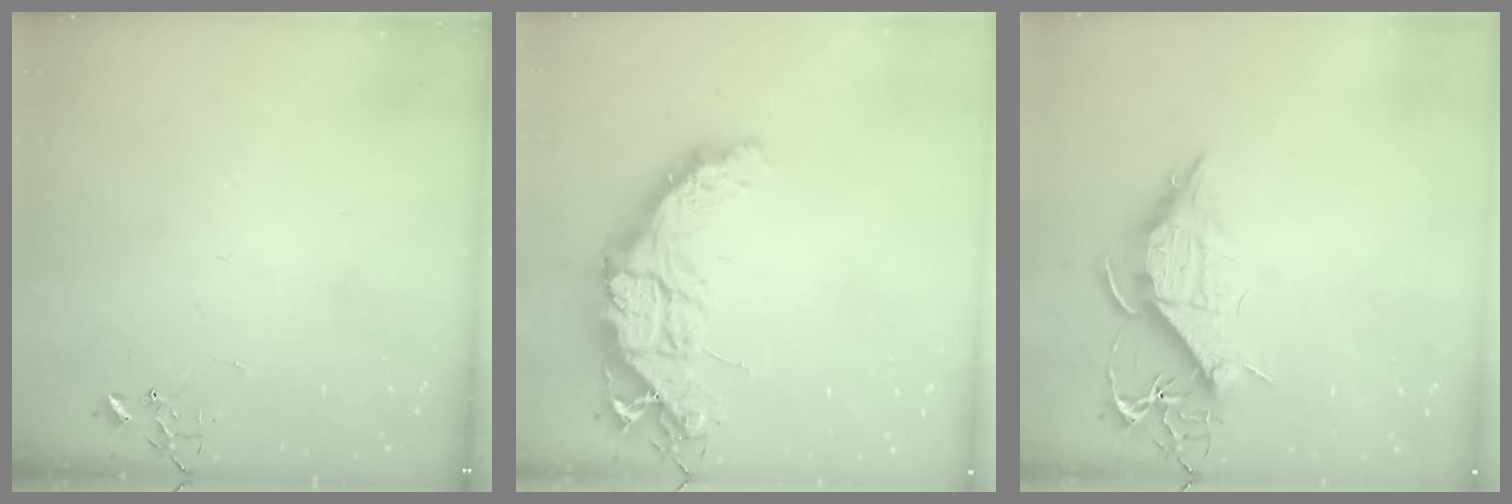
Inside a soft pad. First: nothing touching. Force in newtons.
{"total": 18.7, "press": 18.7, "slide": 1.4}
{"total": 11.3, "press": 11.3, "slide": 1.1}